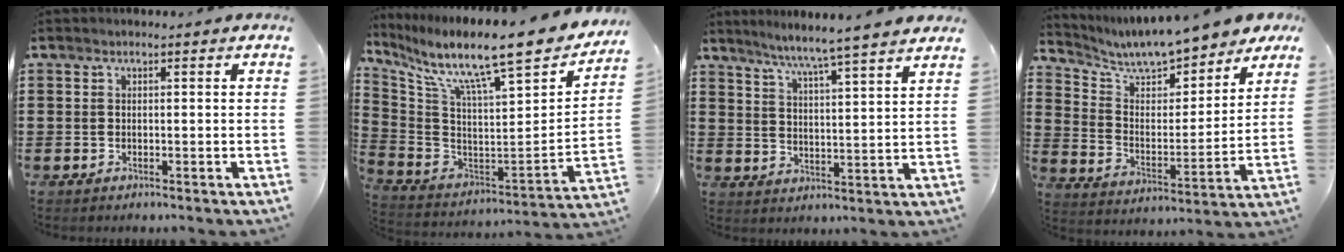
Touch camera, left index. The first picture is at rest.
{"total": 11.8, "force": [9.1, 0.7, 7.5], "torque": [-0.152, -0.076, 0.136]}
{"total": 5.4, "force": [4.9, -1.4, 1.9], "torque": [-0.057, -0.037, 0.077]}
{"total": 7.9, "force": [7.5, 0.6, 2.1], "torque": [-0.077, -0.054, 0.129]}